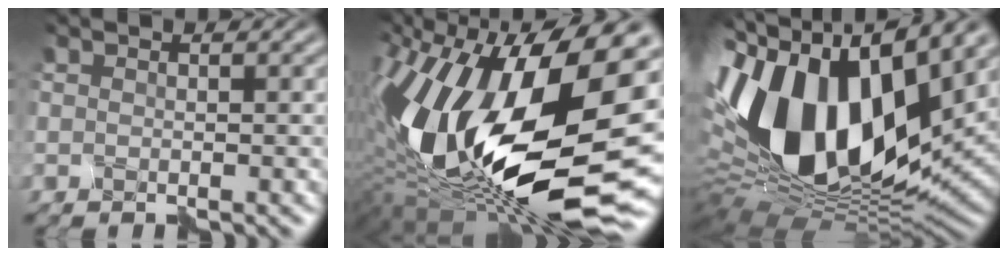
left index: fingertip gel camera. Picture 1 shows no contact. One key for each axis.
{"total": 18.3, "fx": -1.1, "fy": 9.5, "fz": 15.5, "tx": -0.333, "ty": -0.025, "tz": -0.007}
{"total": 15.0, "fx": 1.5, "fy": 8.6, "fz": 12.2, "tx": -0.259, "ty": 0.005, "tz": 0.018}